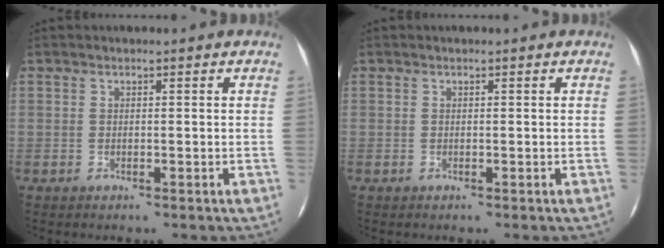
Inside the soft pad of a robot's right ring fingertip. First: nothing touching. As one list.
[{"total": 0.0}]